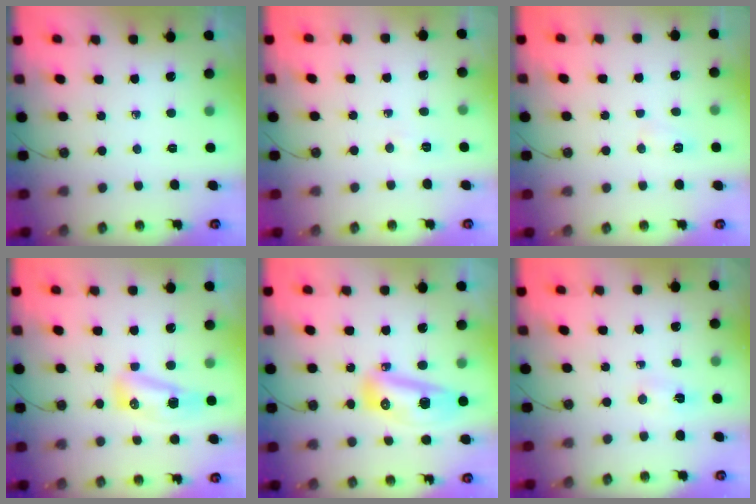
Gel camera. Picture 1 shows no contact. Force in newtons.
{"total": 2.4, "press": 2.3, "slide": 0.7}
{"total": 6.6, "press": 5.7, "slide": 3.4}
{"total": 12.0, "press": 9.9, "slide": 6.8}
{"total": 11.9, "press": 11.9, "slide": 1.4}
{"total": 2.1, "press": 1.6, "slide": 1.3}